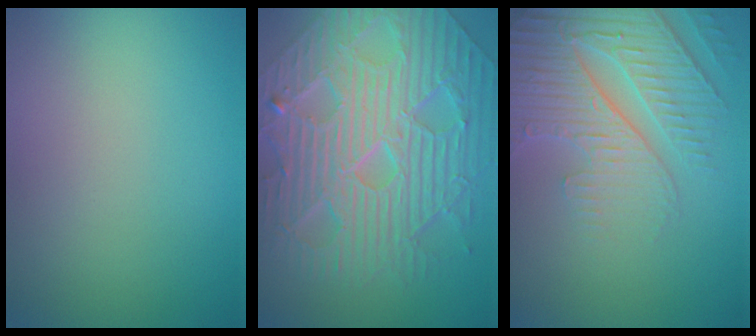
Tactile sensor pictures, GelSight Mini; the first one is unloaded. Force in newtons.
{"total": 10.6, "press": 7.5, "slide": 7.5}
{"total": 5.7, "press": 4.9, "slide": 3.0}